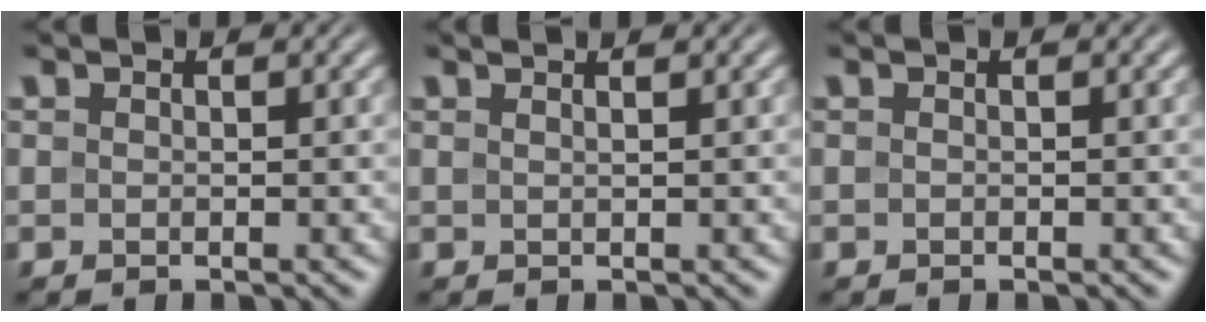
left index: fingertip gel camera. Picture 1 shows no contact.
{"total": 1.9, "force": [1.2, 0.8, 1.2], "torque": [0.001, -0.004, -0.006]}
{"total": 0.0}